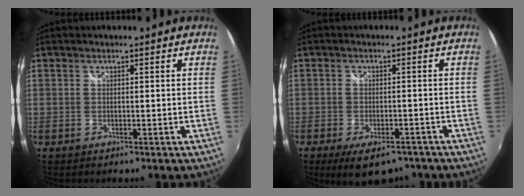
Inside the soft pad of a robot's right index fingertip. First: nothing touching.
{"total": 9.1, "force": [-6.5, 3.9, 5.0], "torque": [-0.103, -0.018, -0.099]}